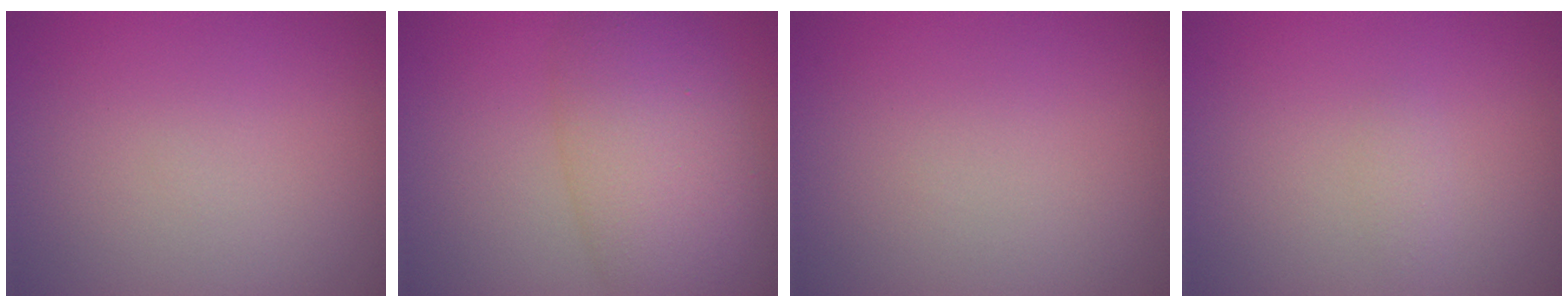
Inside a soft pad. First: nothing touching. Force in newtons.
{"total": 7.7, "press": 7.7, "slide": 0.4}
{"total": 0.0}
{"total": 0.7, "press": 0.7, "slide": 0.0}